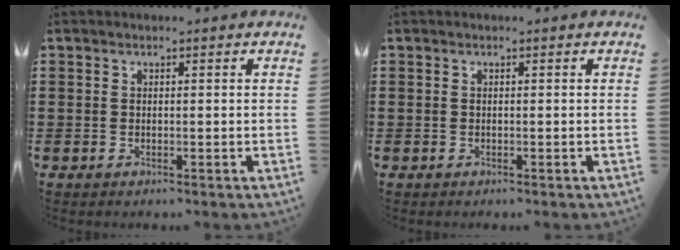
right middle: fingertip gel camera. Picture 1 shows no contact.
{"total": 0.0}